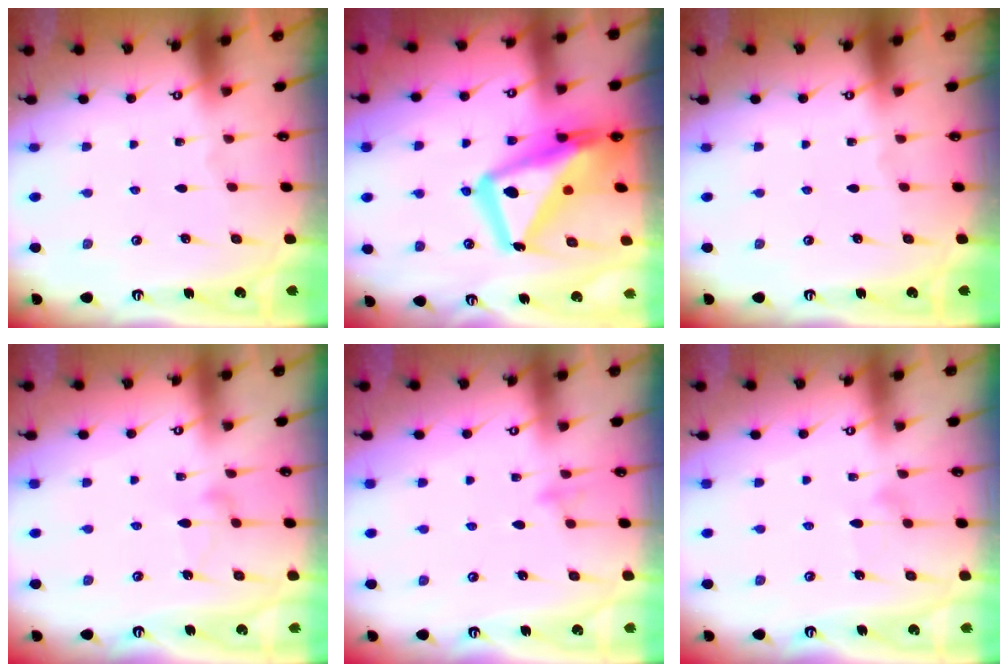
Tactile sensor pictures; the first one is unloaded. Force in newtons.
{"total": 19.9, "press": 19.8, "slide": 2.0}
{"total": 0.0}
{"total": 7.8, "press": 7.7, "slide": 0.4}
{"total": 6.7, "press": 6.7, "slide": 0.6}
{"total": 6.5, "press": 6.5, "slide": 0.3}